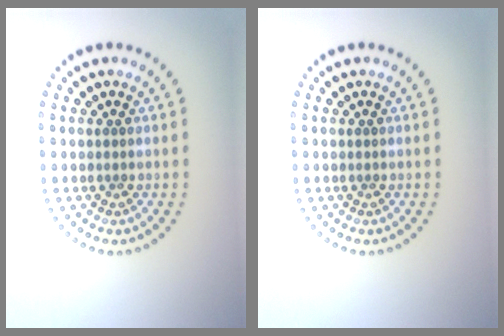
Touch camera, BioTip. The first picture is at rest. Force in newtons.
{"total": 0.0}